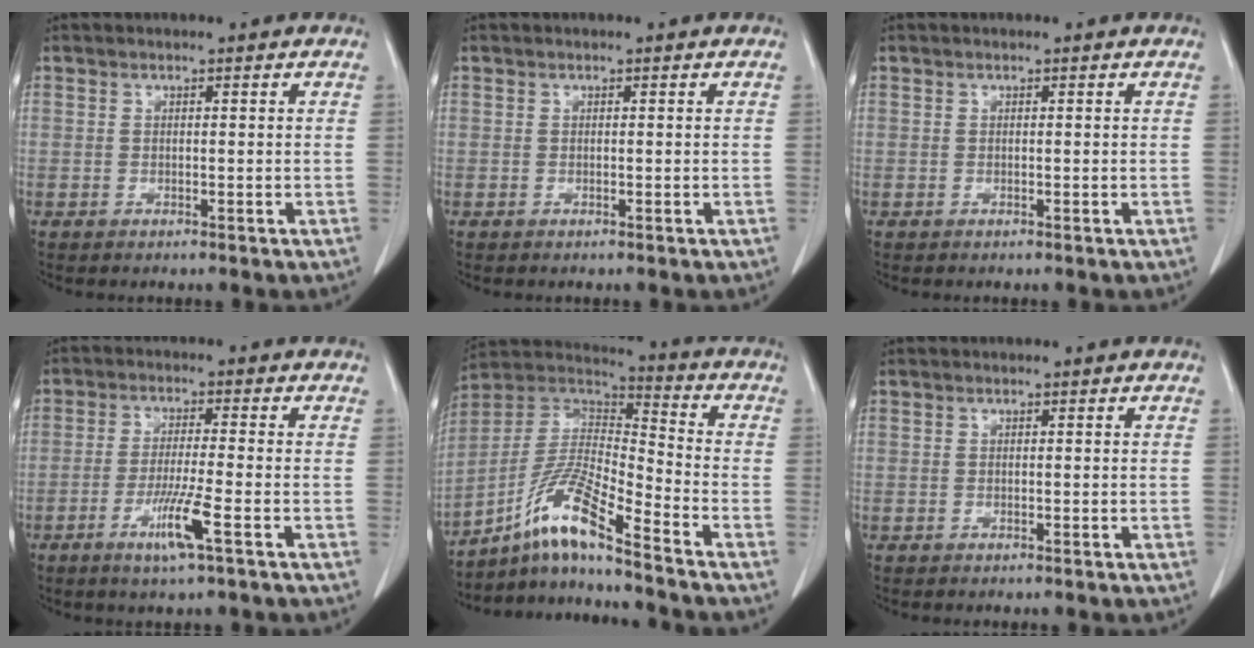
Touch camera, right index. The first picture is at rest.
{"total": 0.0}
{"total": 0.0}
{"total": 6.4, "force": [-3.0, -0.5, 5.7], "torque": [-0.109, -0.016, -0.056]}
{"total": 13.0, "force": [-9.2, 0.1, 9.2], "torque": [-0.189, 0.009, -0.171]}
{"total": 0.0}